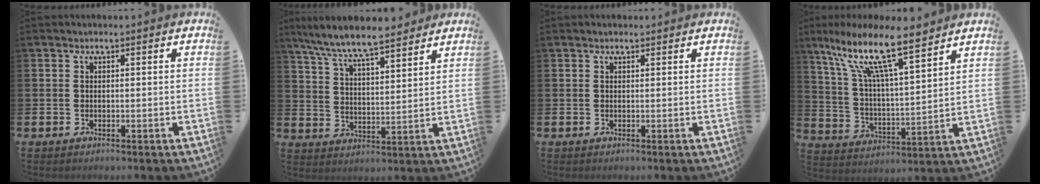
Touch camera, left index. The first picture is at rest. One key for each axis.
{"total": 8.2, "fx": 7.7, "fy": 1.1, "fz": 2.7, "tx": -0.085, "ty": -0.039, "tz": 0.138}
{"total": 0.6, "fx": 0.5, "fy": 0.2, "fz": 0.2, "tx": 0.006, "ty": -0.002, "tz": 0.007}
{"total": 13.3, "fx": 10.0, "fy": 3.1, "fz": 8.2, "tx": -0.179, "ty": -0.048, "tz": 0.169}